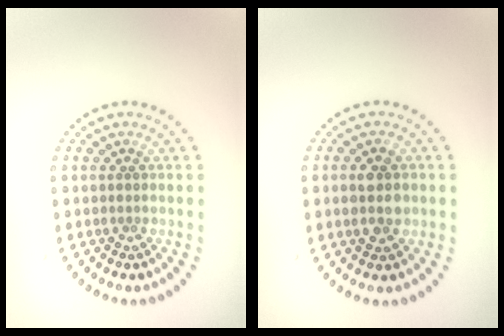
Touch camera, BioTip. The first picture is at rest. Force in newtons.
{"total": 2.7, "press": 2.7, "slide": 0.1}